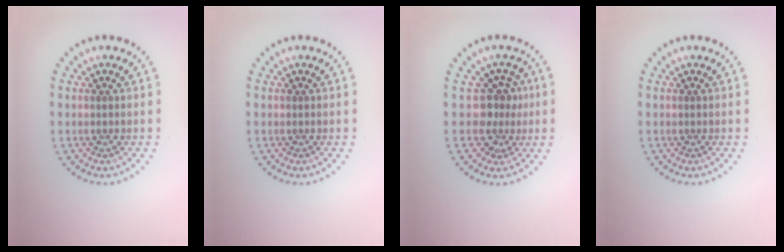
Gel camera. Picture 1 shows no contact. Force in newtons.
{"total": 0.0}
{"total": 2.8, "press": 2.0, "slide": 1.9}
{"total": 0.0}